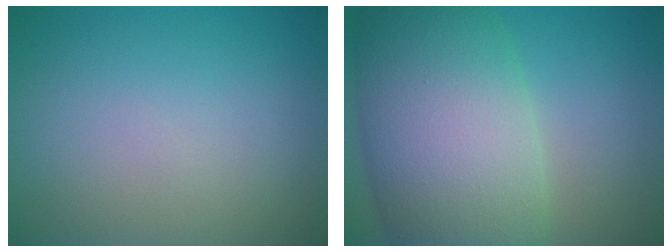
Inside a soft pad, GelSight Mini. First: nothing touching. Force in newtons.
{"total": 13.0, "press": 13.0, "slide": 0.6}